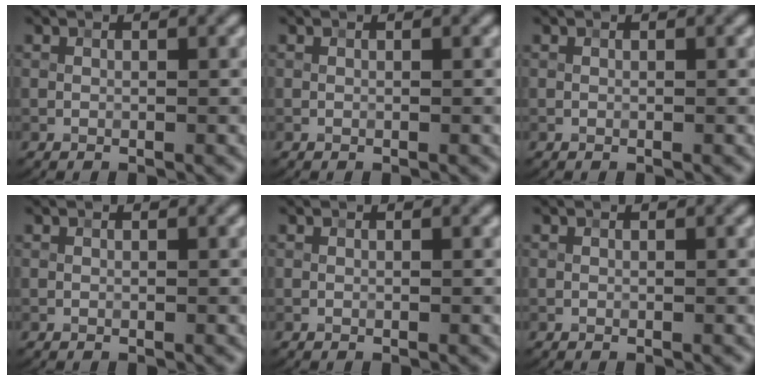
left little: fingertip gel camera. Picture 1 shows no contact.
{"total": 0.0}
{"total": 0.0}
{"total": 0.0}
{"total": 0.0}
{"total": 0.0}